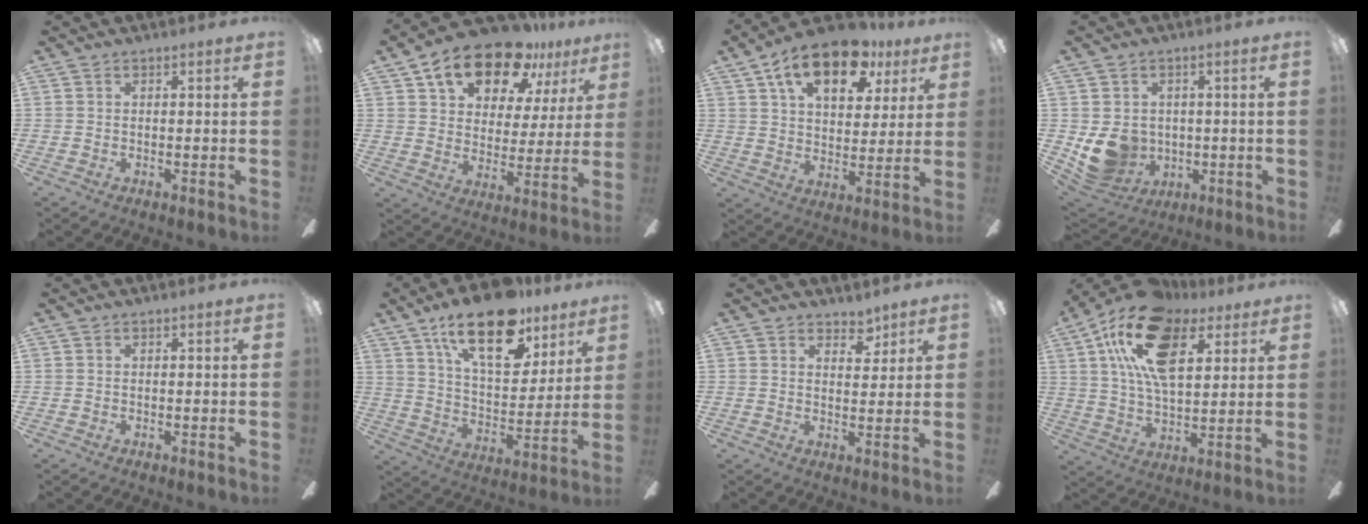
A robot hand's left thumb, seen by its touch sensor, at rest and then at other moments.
{"total": 17.1, "force": [11.7, 9.0, 8.7], "torque": [-0.142, -0.061, 0.205]}
{"total": 17.3, "force": [9.8, 8.8, 11.2], "torque": [-0.173, -0.031, 0.165]}
{"total": 9.4, "force": [-0.1, 8.6, 3.9], "torque": [-0.101, -0.009, 0.005]}
{"total": 0.0}
{"total": 22.6, "force": [14.4, 10.0, 14.3], "torque": [-0.231, -0.072, 0.247]}
{"total": 3.5, "force": [3.2, 1.2, 0.6], "torque": [0.005, -0.021, 0.056]}
{"total": 22.0, "force": [10.8, 11.3, 15.5], "torque": [-0.299, -0.024, 0.184]}